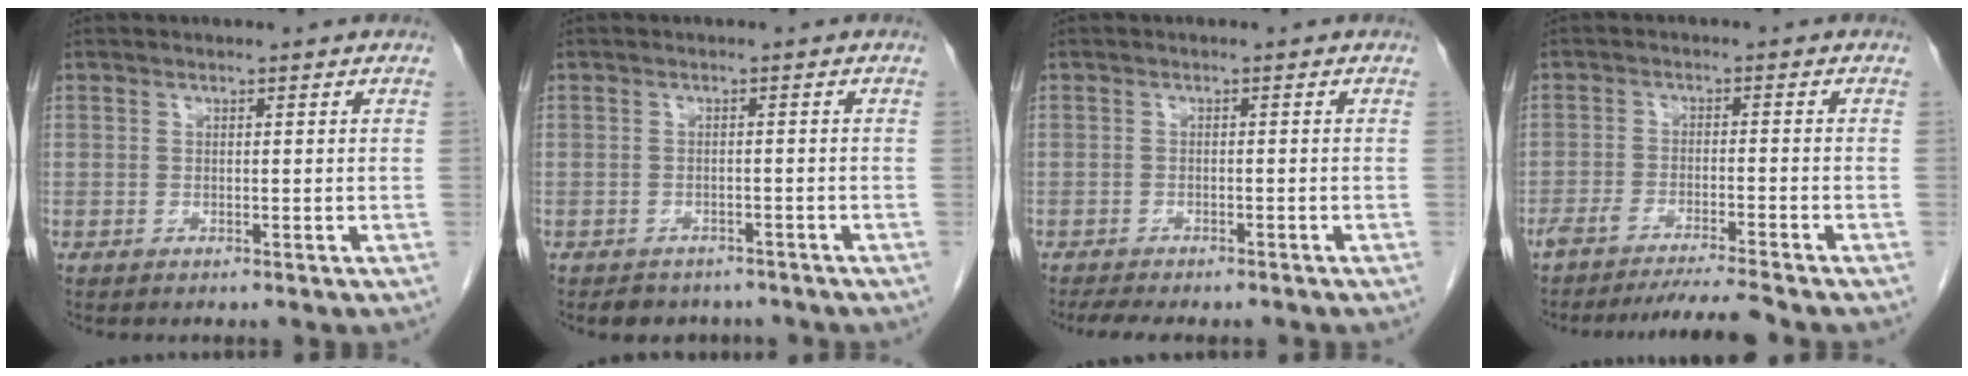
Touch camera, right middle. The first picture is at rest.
{"total": 4.7, "force": [-4.1, 2.3, 0.7], "torque": [-0.006, 0.006, -0.049]}
{"total": 6.3, "force": [-5.4, 1.8, 2.7], "torque": [-0.037, -0.005, -0.074]}
{"total": 7.2, "force": [-6.6, -1.5, 2.4], "torque": [-0.024, -0.014, -0.107]}